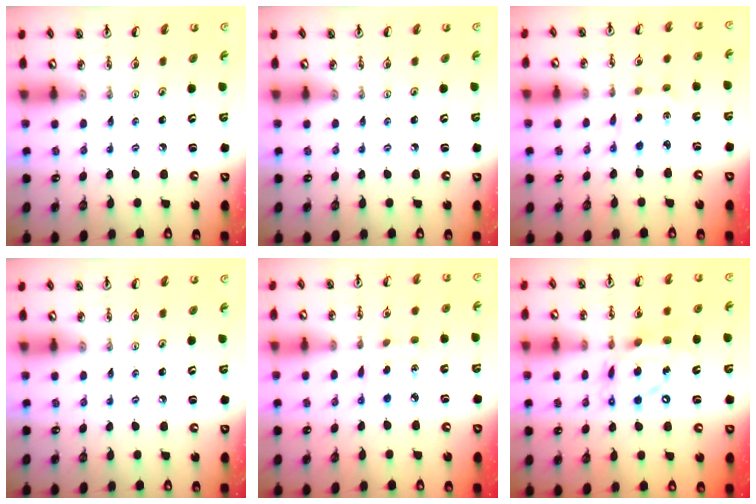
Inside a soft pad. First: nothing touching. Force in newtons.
{"total": 0.0}
{"total": 2.2, "press": 2.1, "slide": 0.6}
{"total": 0.0}
{"total": 3.7, "press": 3.7, "slide": 0.6}
{"total": 13.6, "press": 13.6, "slide": 1.0}